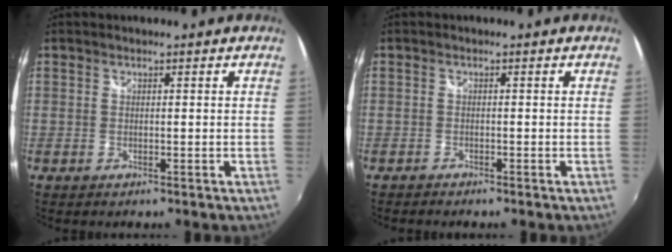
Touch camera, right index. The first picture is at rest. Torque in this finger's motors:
{"motor_torque": [0.01, 0.19, -0.12, -0.12]}